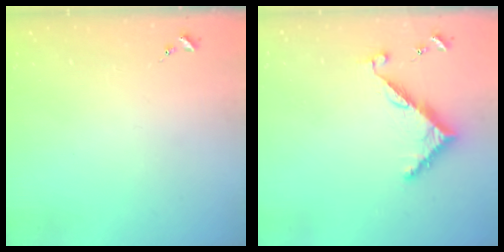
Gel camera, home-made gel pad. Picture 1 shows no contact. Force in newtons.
{"total": 7.8, "press": 7.8, "slide": 0.1}